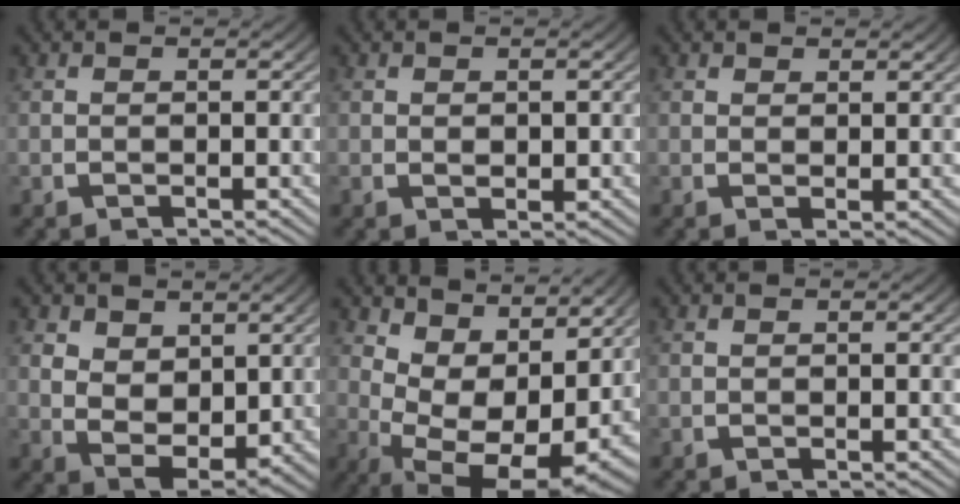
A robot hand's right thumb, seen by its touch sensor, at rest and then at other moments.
{"total": 1.2, "force": [0.2, 0.9, 0.8], "torque": [-0.015, -0.012, 0.012]}
{"total": 1.5, "force": [1.3, 0.6, 0.5], "torque": [0.000, -0.004, 0.023]}
{"total": 6.1, "force": [0.5, 4.4, 4.2], "torque": [-0.094, -0.039, 0.026]}
{"total": 11.2, "force": [-0.9, 6.5, 9.1], "torque": [-0.175, -0.058, 0.013]}
{"total": 0.0}